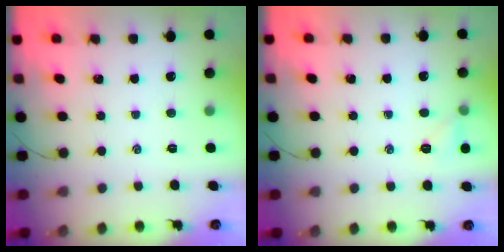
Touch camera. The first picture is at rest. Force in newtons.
{"total": 6.2, "press": 6.0, "slide": 1.6}